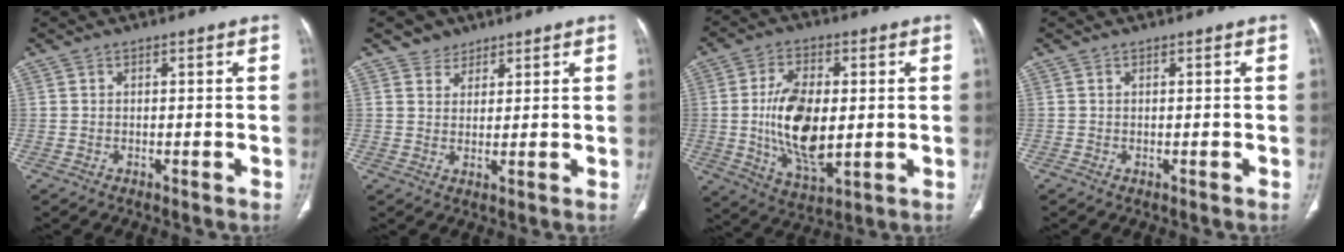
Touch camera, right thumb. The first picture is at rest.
{"total": 3.4, "force": [2.4, 2.4, 0.1], "torque": [0.019, -0.013, 0.033]}
{"total": 15.1, "force": [0.1, 7.6, 13.0], "torque": [-0.233, -0.014, 0.010]}
{"total": 0.0}